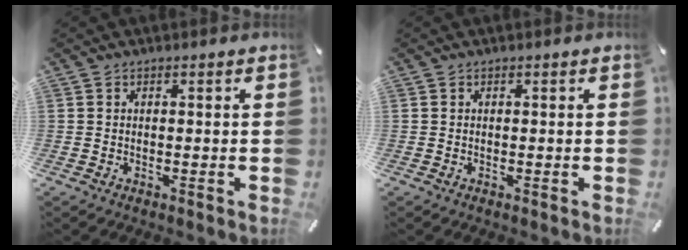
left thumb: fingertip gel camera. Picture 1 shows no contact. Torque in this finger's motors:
{"motor_torque": [0.00, 0.00, 0.00, 0.00, 0.00]}